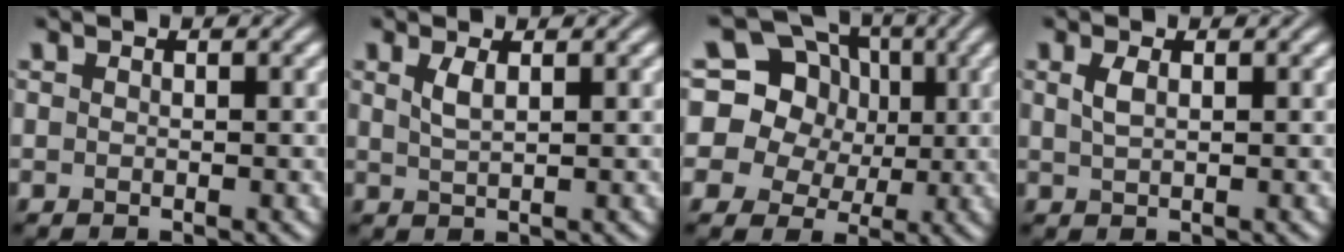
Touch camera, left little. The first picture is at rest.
{"total": 1.5, "force": [0.7, 0.4, 1.3], "torque": [-0.030, 0.000, 0.016]}
{"total": 16.5, "force": [5.0, 14.5, 6.1], "torque": [-0.159, 0.052, 0.068]}
{"total": 1.2, "force": [0.5, 0.5, 1.0], "torque": [-0.027, 0.001, 0.012]}